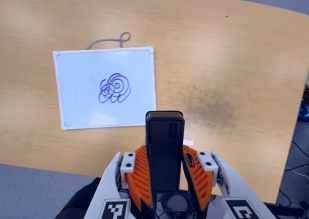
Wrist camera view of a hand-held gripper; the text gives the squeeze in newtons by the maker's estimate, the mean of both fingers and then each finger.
{"total": 4.8, "left": 3.3, "right": 6.2}